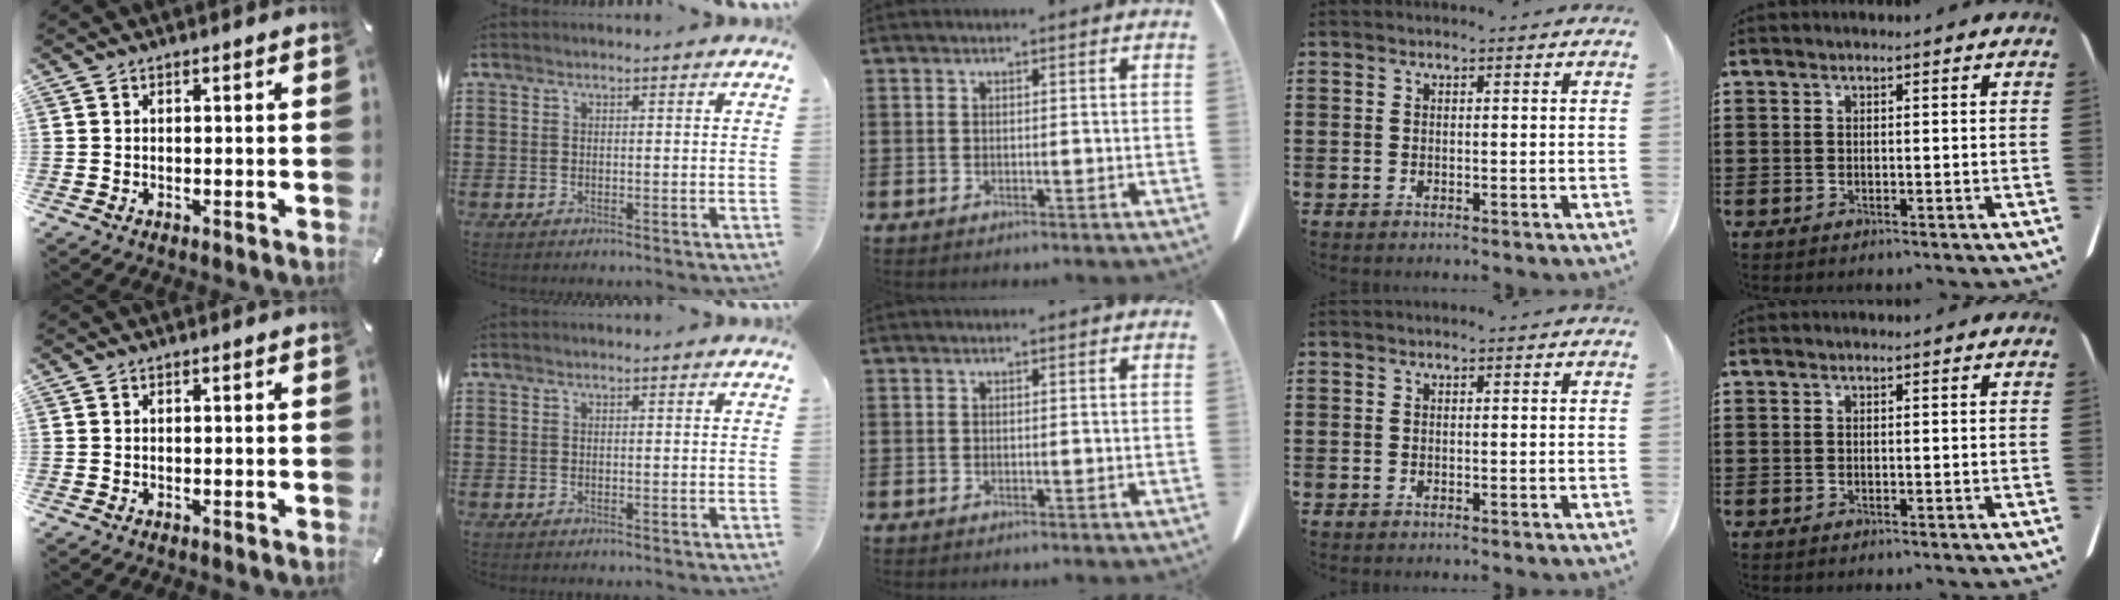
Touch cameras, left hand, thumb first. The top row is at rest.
{}